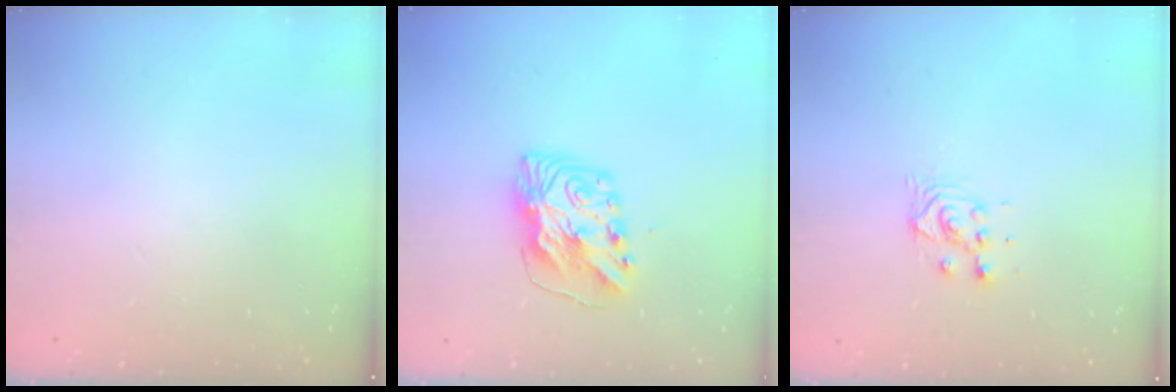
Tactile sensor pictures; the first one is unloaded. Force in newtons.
{"total": 10.9, "press": 10.9, "slide": 0.5}
{"total": 4.4, "press": 4.4, "slide": 0.2}